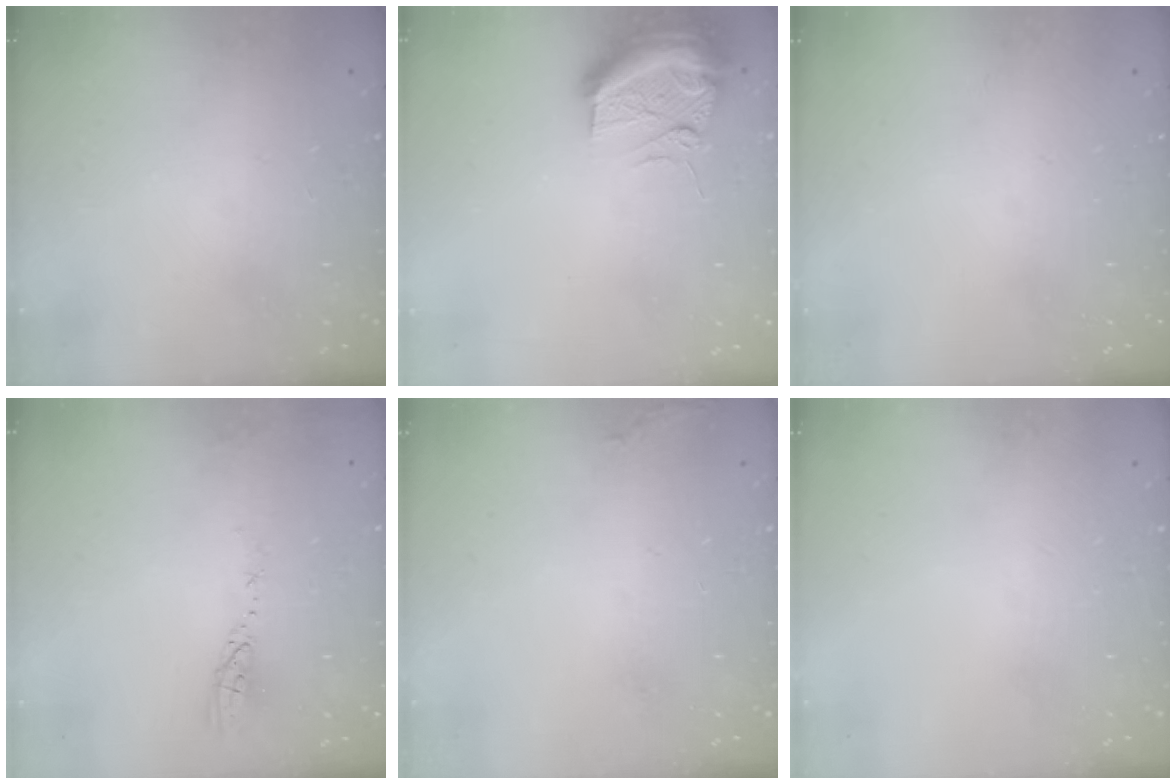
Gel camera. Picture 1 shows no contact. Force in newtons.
{"total": 12.2, "press": 11.9, "slide": 2.6}
{"total": 0.0}
{"total": 3.7, "press": 3.6, "slide": 0.3}
{"total": 7.9, "press": 5.9, "slide": 5.3}
{"total": 0.0}